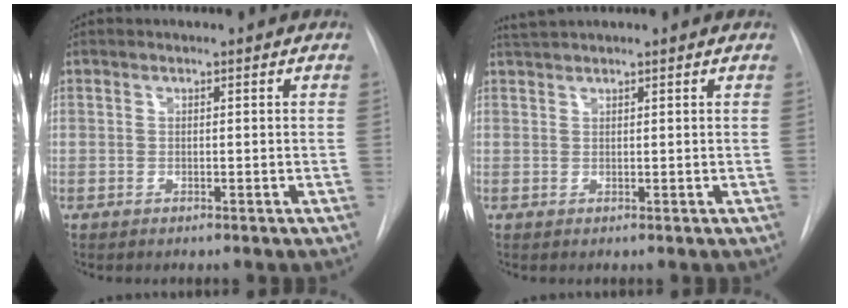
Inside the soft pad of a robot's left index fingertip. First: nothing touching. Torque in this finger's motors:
{"motor_torque": [-0.33, -0.09, 0.00, -0.01]}